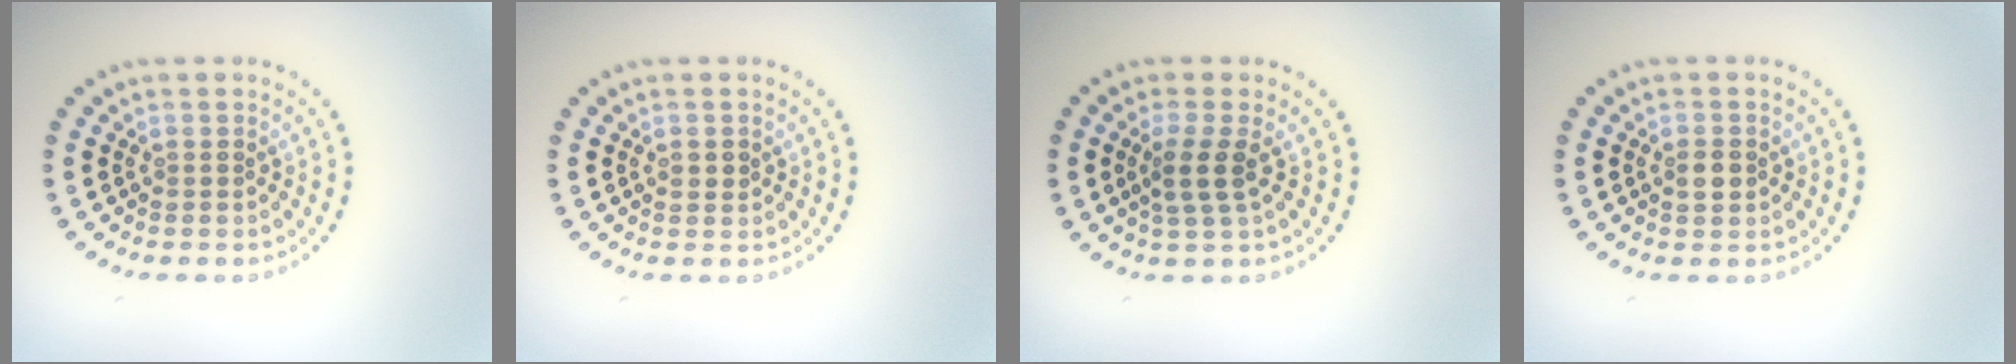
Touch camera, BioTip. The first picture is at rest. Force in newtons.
{"total": 0.8, "press": 0.8, "slide": 0.1}
{"total": 2.5, "press": 1.9, "slide": 1.5}
{"total": 1.3, "press": 1.3, "slide": 0.2}